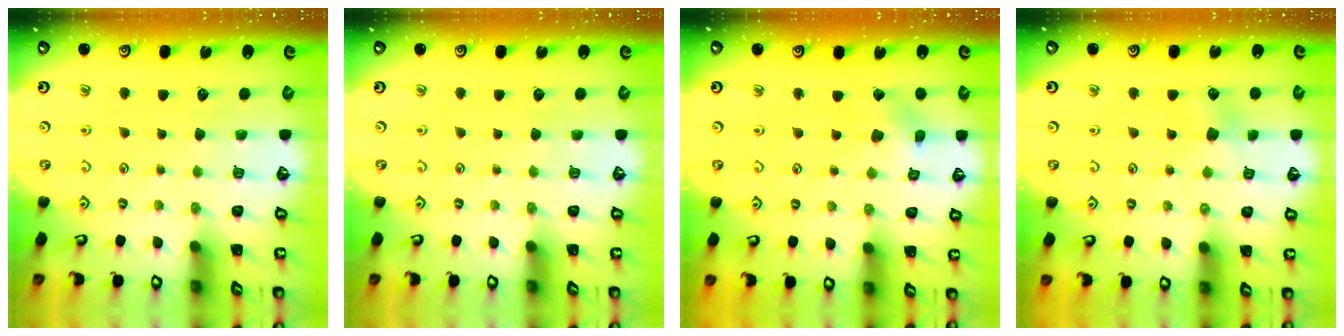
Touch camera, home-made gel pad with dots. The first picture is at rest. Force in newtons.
{"total": 0.0}
{"total": 4.1, "press": 4.1, "slide": 0.5}
{"total": 6.0, "press": 6.0, "slide": 0.5}